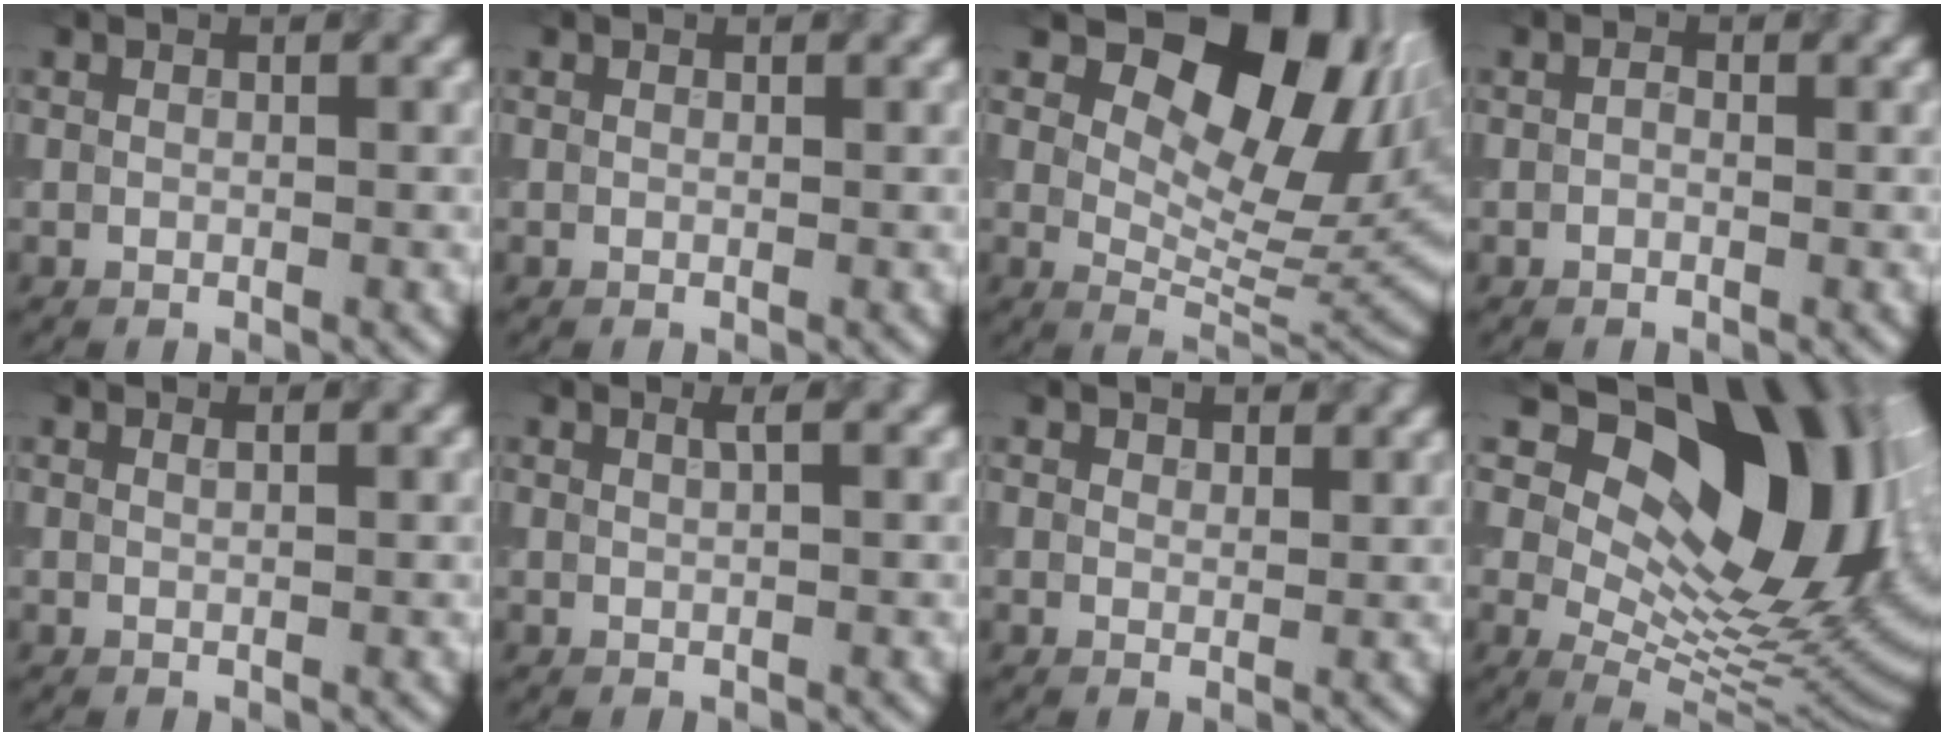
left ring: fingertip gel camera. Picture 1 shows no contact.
{"total": 0.0}
{"total": 12.4, "force": [5.7, 6.9, 8.6], "torque": [-0.118, -0.001, 0.096]}
{"total": 0.6, "force": [0.0, 0.4, 0.4], "torque": [-0.007, -0.001, -0.003]}
{"total": 0.8, "force": [0.6, 0.3, 0.4], "torque": [-0.003, -0.002, 0.005]}
{"total": 1.2, "force": [0.5, 0.4, 1.0], "torque": [-0.008, 0.001, 0.004]}
{"total": 1.5, "force": [1.3, 0.7, 0.3], "torque": [-0.007, -0.003, 0.017]}
{"total": 17.5, "force": [6.5, 9.6, 13.2], "torque": [-0.178, 0.017, 0.112]}